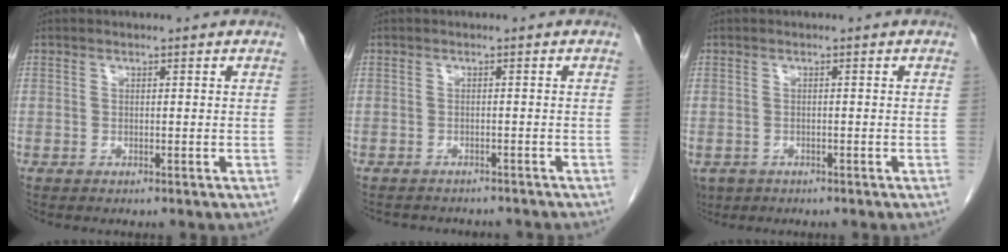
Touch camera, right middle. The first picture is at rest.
{"total": 7.4, "force": [-6.7, 2.3, 2.1], "torque": [-0.030, 0.001, -0.078]}
{"total": 4.5, "force": [-2.7, 3.3, 1.5], "torque": [-0.032, -0.003, -0.040]}